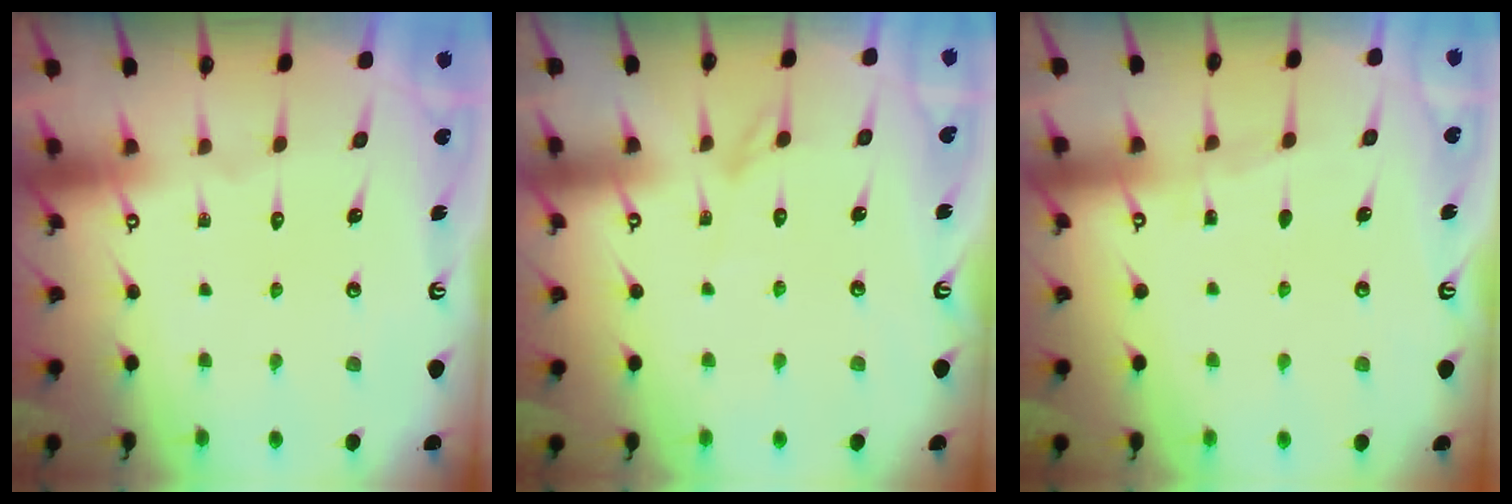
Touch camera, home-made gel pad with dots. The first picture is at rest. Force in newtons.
{"total": 2.4, "press": 2.4, "slide": 0.3}
{"total": 2.8, "press": 2.7, "slide": 0.4}